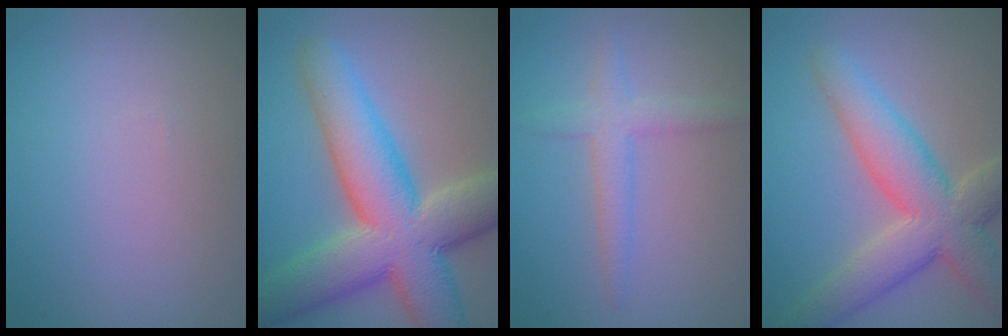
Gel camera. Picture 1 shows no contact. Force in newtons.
{"total": 12.2, "press": 12.2, "slide": 0.3}
{"total": 2.7, "press": 2.7, "slide": 0.2}
{"total": 8.0, "press": 8.0, "slide": 0.5}